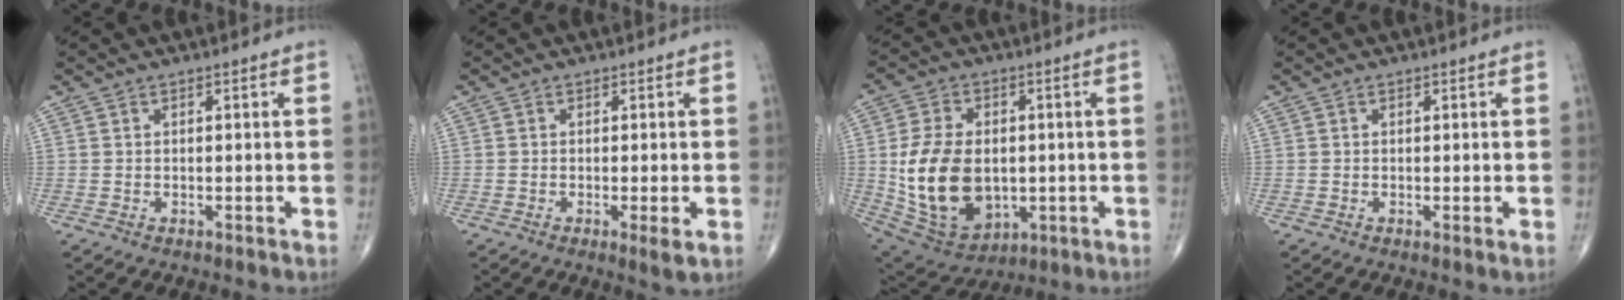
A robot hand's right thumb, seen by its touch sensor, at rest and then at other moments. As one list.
[{"total": 2.5, "force": [-0.7, 0.3, 2.4], "torque": [-0.045, -0.010, -0.014]}, {"total": 17.9, "force": [-0.9, 12.0, 13.3], "torque": [-0.226, -0.004, 0.010]}, {"total": 0.7, "force": [-0.1, 0.0, 0.7], "torque": [-0.016, -0.003, -0.003]}]